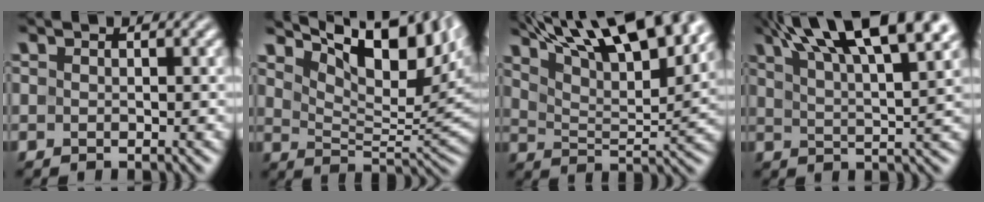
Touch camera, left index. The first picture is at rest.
{"total": 12.6, "force": [7.6, 4.6, 8.9], "torque": [-0.125, 0.023, 0.122]}
{"total": 15.1, "force": [10.7, 5.0, 9.4], "torque": [-0.141, 0.032, 0.136]}
{"total": 13.2, "force": [8.4, 3.8, 9.5], "torque": [-0.121, 0.037, 0.114]}